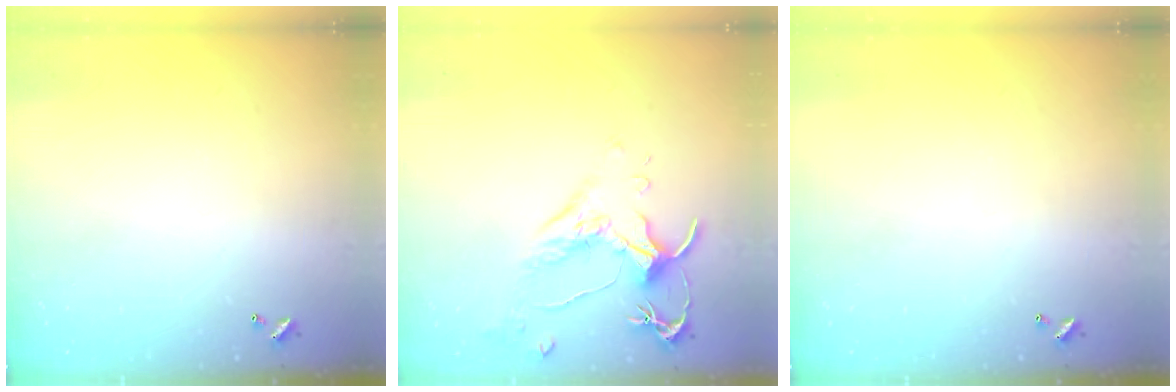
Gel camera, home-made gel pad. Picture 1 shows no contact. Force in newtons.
{"total": 1.4, "press": 1.3, "slide": 0.6}
{"total": 0.0}